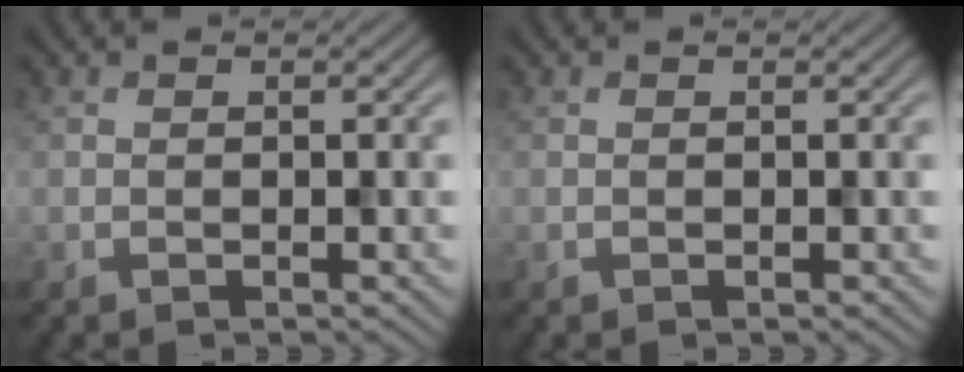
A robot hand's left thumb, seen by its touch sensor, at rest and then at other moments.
{"total": 0.0}